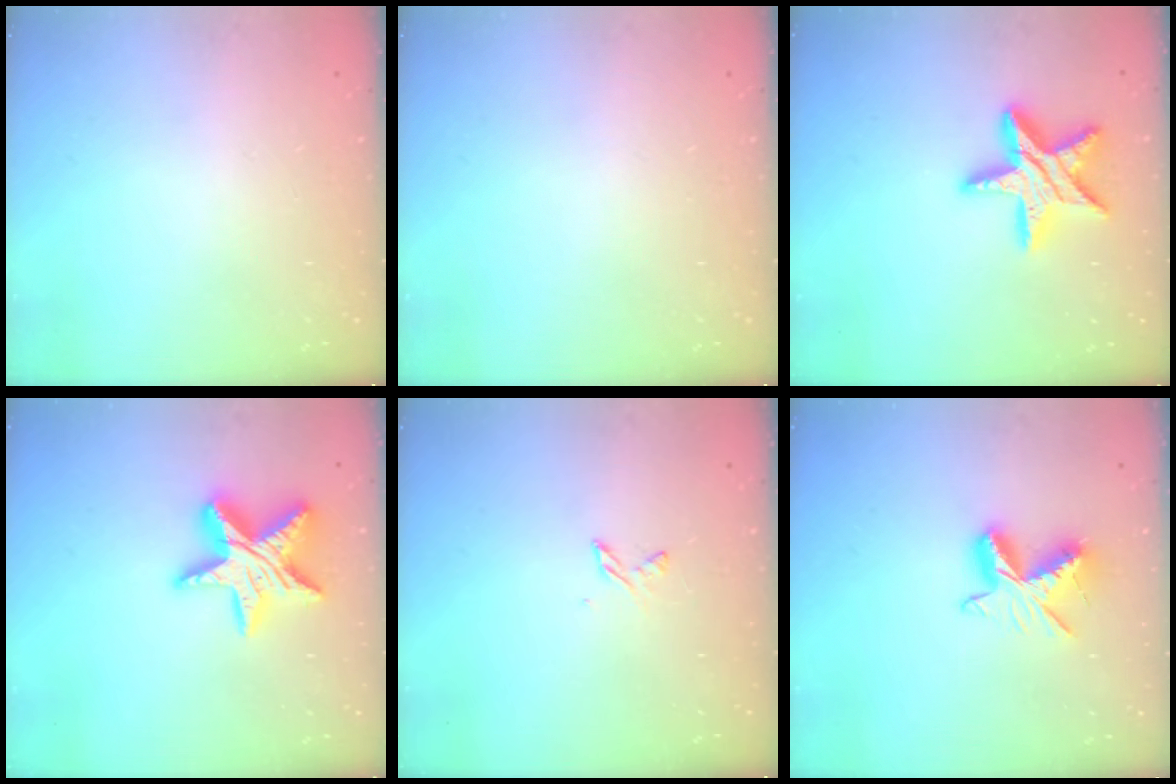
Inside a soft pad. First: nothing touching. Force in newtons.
{"total": 0.0}
{"total": 15.3, "press": 15.2, "slide": 1.0}
{"total": 15.9, "press": 15.9, "slide": 1.2}
{"total": 3.0, "press": 2.9, "slide": 0.4}
{"total": 9.4, "press": 9.4, "slide": 0.5}